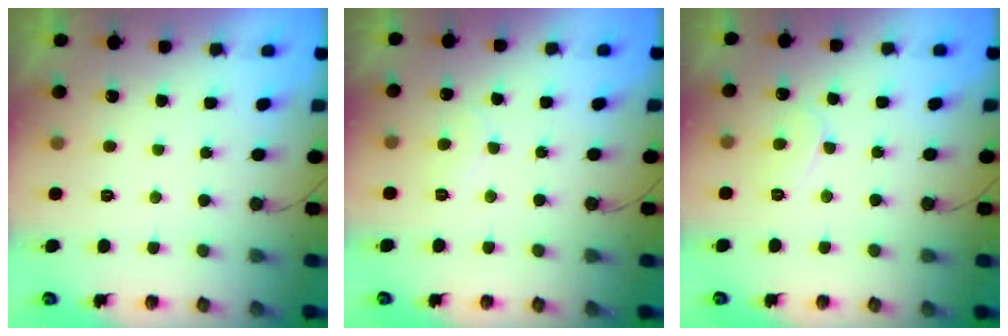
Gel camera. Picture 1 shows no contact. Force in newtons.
{"total": 6.2, "press": 6.2, "slide": 0.5}
{"total": 6.2, "press": 6.2, "slide": 0.5}